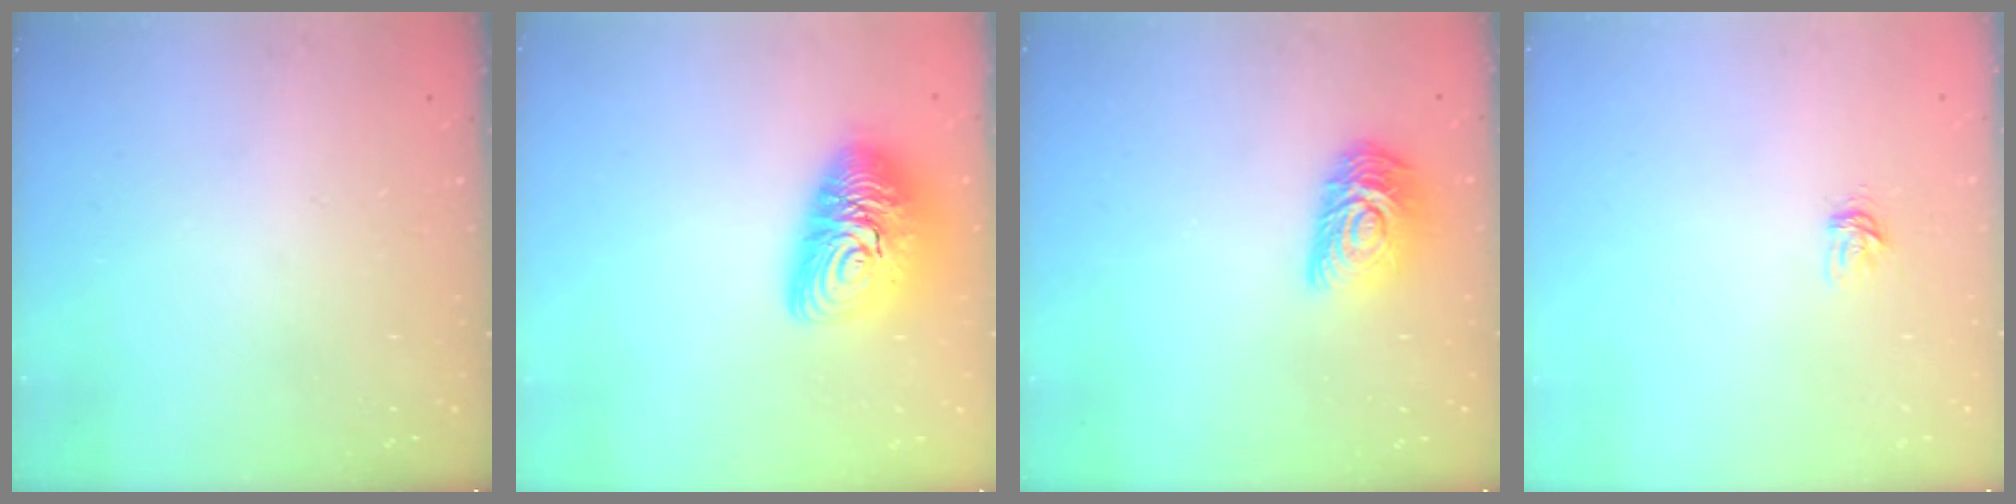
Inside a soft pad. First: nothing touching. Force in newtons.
{"total": 15.2, "press": 15.1, "slide": 1.4}
{"total": 11.9, "press": 11.9, "slide": 0.9}
{"total": 3.6, "press": 3.6, "slide": 0.4}